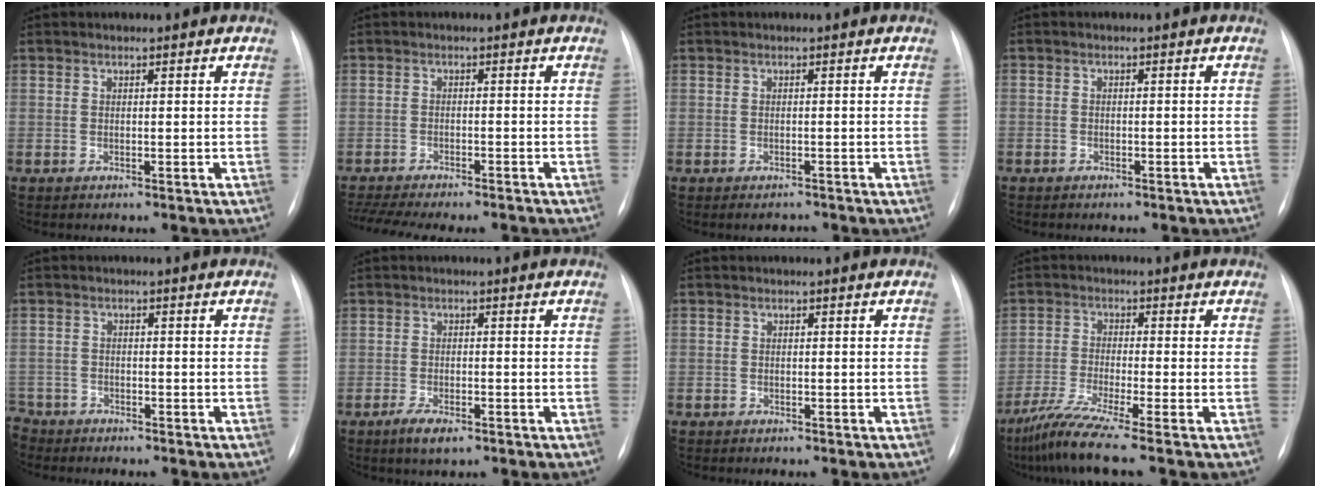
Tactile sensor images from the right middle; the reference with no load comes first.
{"total": 13.8, "force": [-12.1, 2.9, 6.0], "torque": [-0.120, -0.007, -0.164]}
{"total": 1.5, "force": [-1.4, 0.6, 0.4], "torque": [-0.005, -0.002, -0.014]}
{"total": 1.7, "force": [-1.3, 1.0, 0.5], "torque": [-0.009, 0.003, -0.014]}
{"total": 4.9, "force": [-4.2, 2.6, 0.0], "torque": [0.002, -0.002, -0.078]}
{"total": 3.7, "force": [-2.3, 1.3, 2.5], "torque": [-0.054, -0.004, -0.038]}
{"total": 1.5, "force": [-1.0, 1.1, 0.2], "torque": [-0.010, 0.003, -0.011]}
{"total": 7.6, "force": [-5.8, -1.2, 4.8], "torque": [-0.096, -0.033, -0.111]}